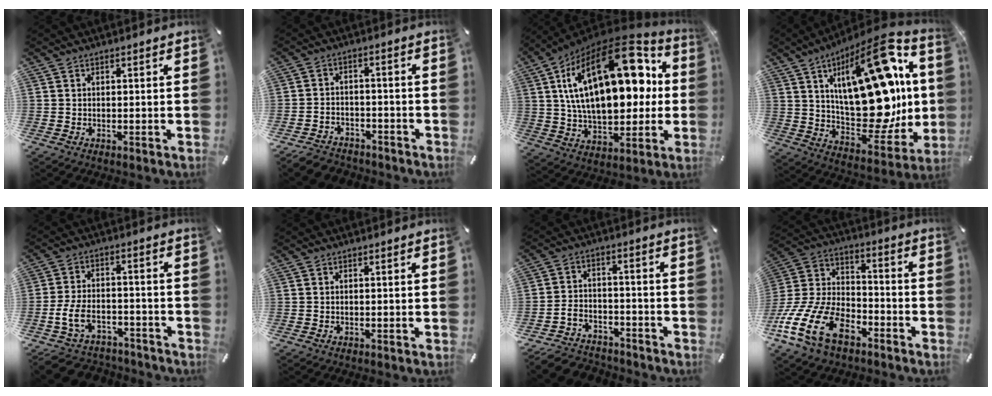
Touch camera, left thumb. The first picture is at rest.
{"total": 4.6, "force": [-3.8, 2.4, 0.8], "torque": [-0.022, 0.020, -0.076]}
{"total": 29.1, "force": [8.2, 15.8, 23.0], "torque": [-0.398, -0.033, 0.138]}
{"total": 29.2, "force": [6.7, 14.2, 24.5], "torque": [-0.367, -0.054, 0.120]}
{"total": 9.3, "force": [-4.4, 6.2, 5.4], "torque": [-0.120, 0.023, -0.080]}
{"total": 0.0}
{"total": 6.0, "force": [-4.6, 3.5, 1.5], "torque": [-0.029, 0.021, -0.087]}
{"total": 19.6, "force": [-10.5, 11.6, 11.8], "torque": [-0.249, 0.045, -0.186]}